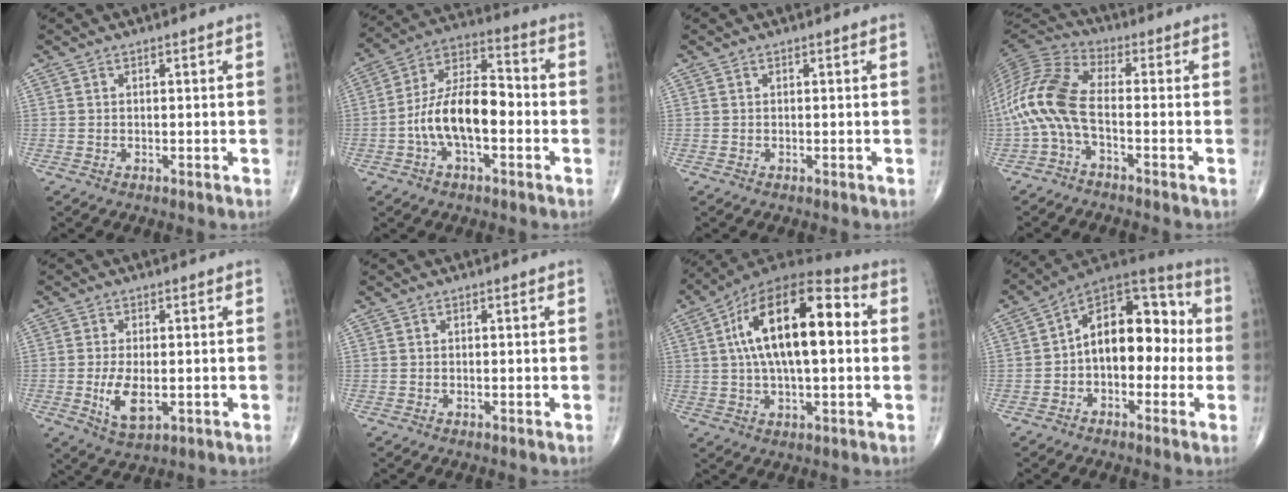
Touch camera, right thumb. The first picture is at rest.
{"total": 14.0, "force": [-3.0, 6.9, 11.8], "torque": [-0.209, 0.044, -0.061]}
{"total": 0.0}
{"total": 12.0, "force": [-2.9, 5.0, 10.6], "torque": [-0.238, 0.041, -0.068]}
{"total": 6.3, "force": [-1.1, 3.0, 5.4], "torque": [-0.099, -0.012, -0.013]}
{"total": 0.0}
{"total": 21.0, "force": [3.3, 9.2, 18.6], "torque": [-0.310, 0.026, 0.042]}
{"total": 15.7, "force": [-0.5, 9.6, 12.4], "torque": [-0.146, 0.050, -0.026]}